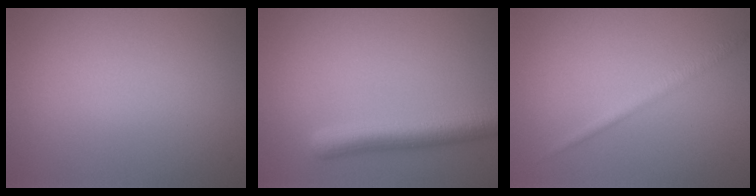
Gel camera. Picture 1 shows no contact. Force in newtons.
{"total": 5.3, "press": 5.3, "slide": 0.3}
{"total": 1.5, "press": 1.5, "slide": 0.1}